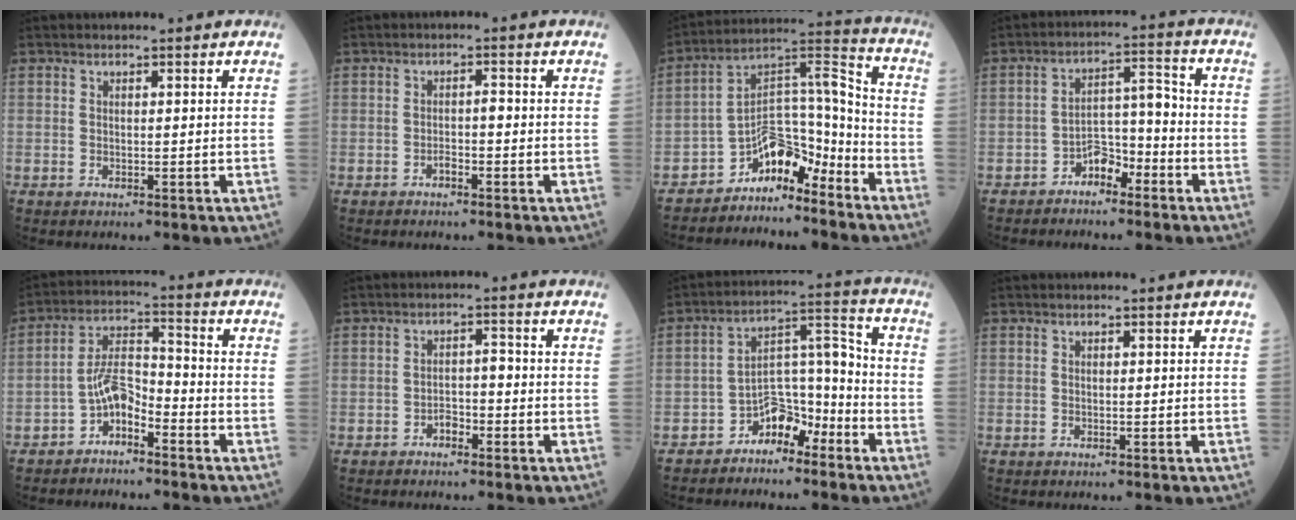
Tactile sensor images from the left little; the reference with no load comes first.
{"total": 1.5, "force": [-0.9, 0.5, 1.1], "torque": [-0.013, 0.004, -0.016]}
{"total": 8.8, "force": [-7.3, 3.3, 3.4], "torque": [-0.056, 0.050, -0.131]}
{"total": 5.4, "force": [-3.7, 2.7, 2.9], "torque": [-0.045, 0.024, -0.068]}
{"total": 5.1, "force": [-3.3, 2.1, 3.2], "torque": [-0.068, 0.013, -0.068]}
{"total": 2.4, "force": [-1.6, 1.3, 1.2], "torque": [-0.015, 0.007, -0.029]}
{"total": 7.3, "force": [-5.3, 3.8, 3.4], "torque": [-0.056, 0.038, -0.092]}
{"total": 0.0}